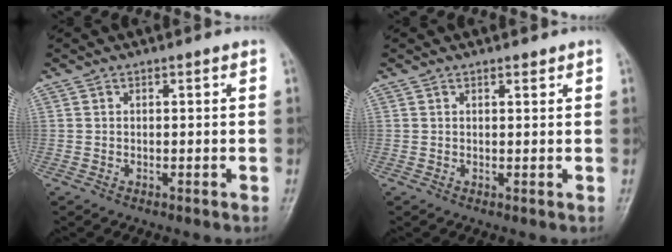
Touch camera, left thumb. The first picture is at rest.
{"total": 0.9, "force": [0.8, 0.3, 0.3], "torque": [-0.003, -0.007, 0.013]}